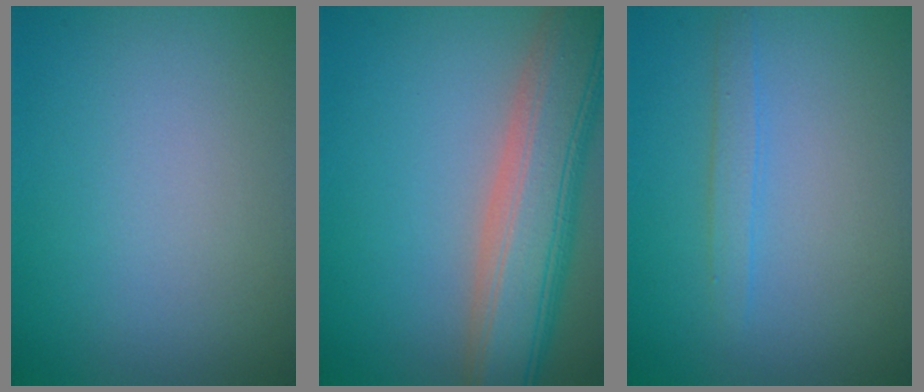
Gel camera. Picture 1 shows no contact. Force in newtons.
{"total": 9.3, "press": 9.3, "slide": 0.7}
{"total": 1.4, "press": 1.4, "slide": 0.1}